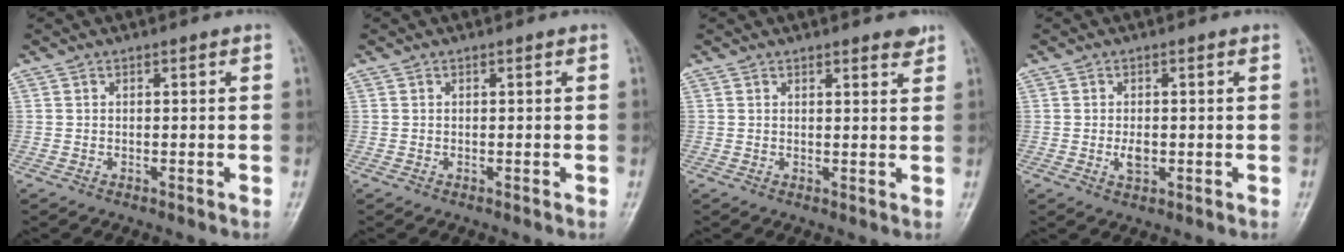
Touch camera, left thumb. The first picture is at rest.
{"total": 0.0}
{"total": 2.7, "force": [2.2, 0.7, 1.3], "torque": [-0.007, -0.012, 0.028]}
{"total": 2.5, "force": [-0.3, 1.5, 2.0], "torque": [-0.033, -0.003, -0.002]}